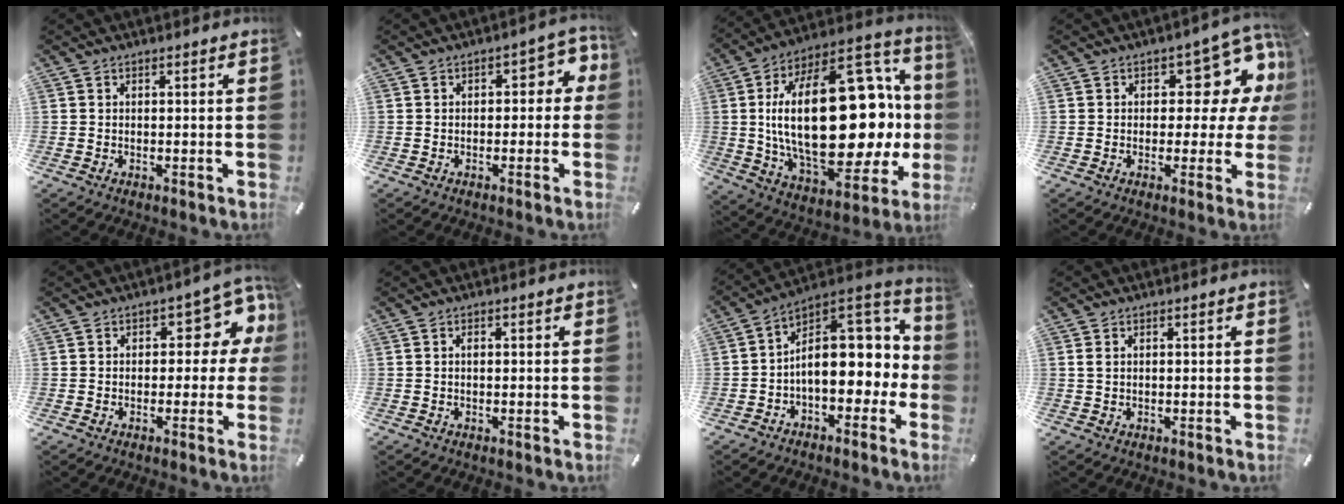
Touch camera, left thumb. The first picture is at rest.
{"total": 5.4, "force": [0.2, 3.4, 4.1], "torque": [-0.049, 0.007, -0.007]}
{"total": 40.1, "force": [2.3, 19.7, 34.8], "torque": [-0.640, -0.039, 0.048]}
{"total": 11.4, "force": [5.5, 6.2, 7.9], "torque": [-0.079, -0.055, 0.092]}
{"total": 9.6, "force": [3.5, 5.5, 7.0], "torque": [-0.072, -0.027, 0.056]}
{"total": 0.7, "force": [0.1, 0.5, 0.6], "torque": [-0.012, 0.002, 0.000]}
{"total": 15.7, "force": [1.0, 10.6, 11.6], "torque": [-0.149, -0.021, 0.021]}
{"total": 1.4, "force": [0.3, 0.9, 1.0], "torque": [-0.021, 0.004, 0.005]}